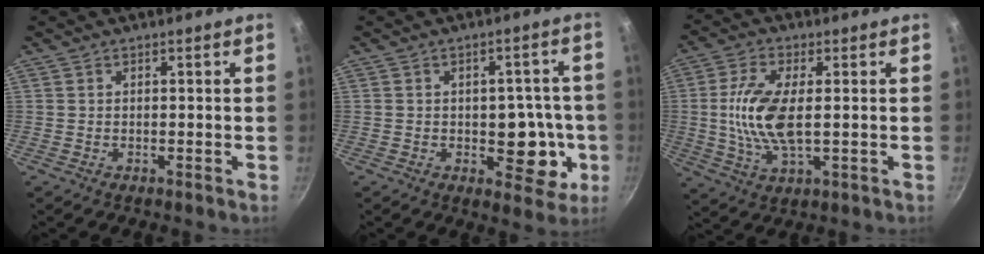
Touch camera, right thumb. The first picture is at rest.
{"total": 10.2, "force": [-2.0, 6.3, 7.8], "torque": [-0.048, 0.009, -0.021]}
{"total": 11.2, "force": [0.6, 4.8, 10.0], "torque": [-0.208, -0.001, 0.009]}